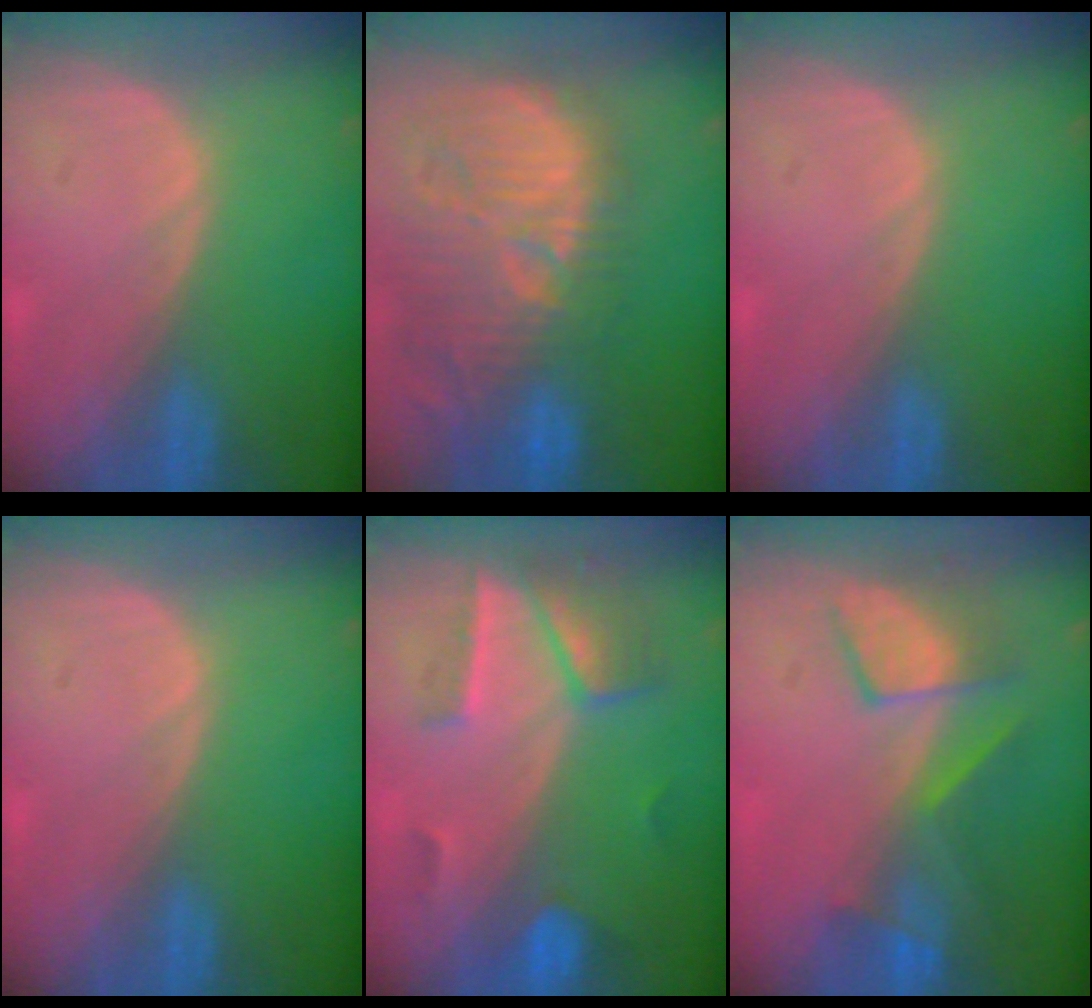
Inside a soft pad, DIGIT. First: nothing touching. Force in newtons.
{"total": 13.9, "press": 12.7, "slide": 5.5}
{"total": 0.0}
{"total": 0.0}
{"total": 7.2, "press": 6.3, "slide": 3.4}
{"total": 7.6, "press": 7.1, "slide": 2.6}